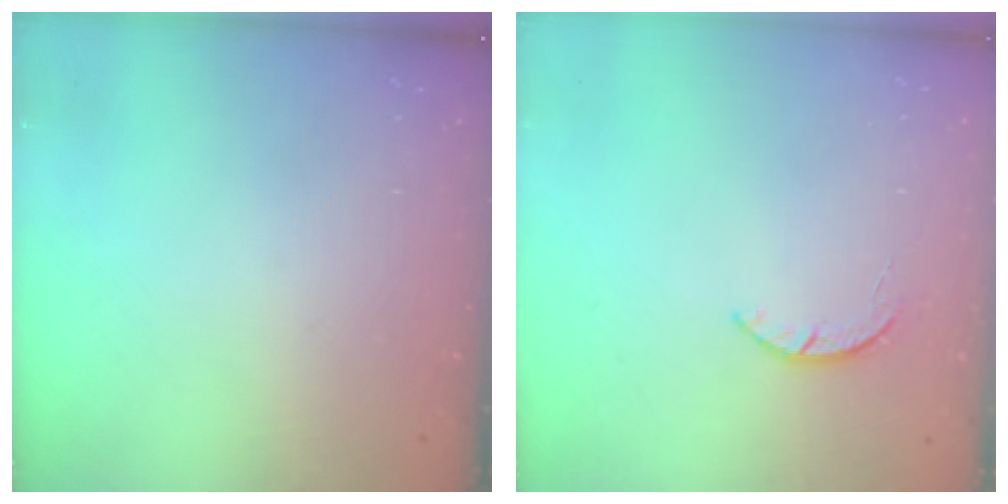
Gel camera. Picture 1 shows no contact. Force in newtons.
{"total": 1.9, "press": 1.9, "slide": 0.3}